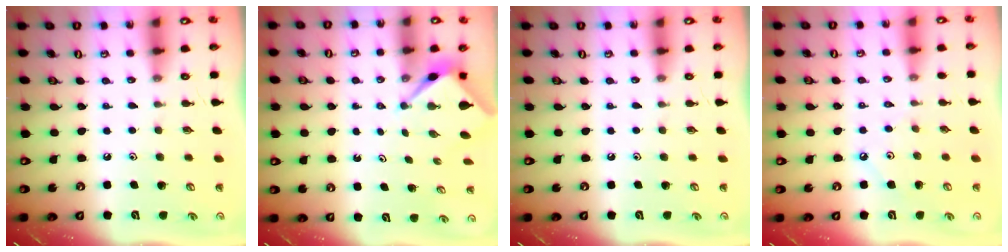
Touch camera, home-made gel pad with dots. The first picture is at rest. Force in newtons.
{"total": 2.7, "press": 2.7, "slide": 0.0}
{"total": 0.0}
{"total": 2.8, "press": 2.8, "slide": 0.1}